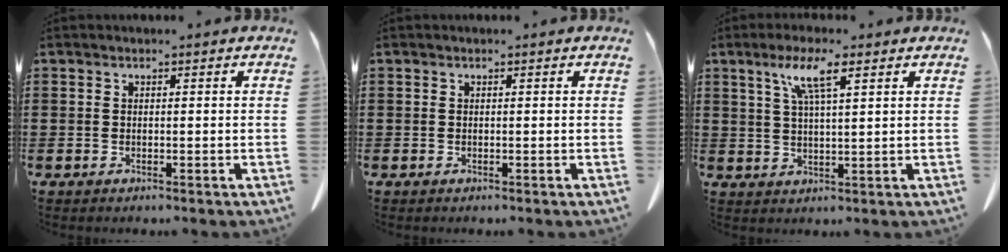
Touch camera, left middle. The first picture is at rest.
{"total": 0.0}
{"total": 6.6, "force": [3.5, 0.9, 5.5], "torque": [-0.118, 0.008, 0.057]}